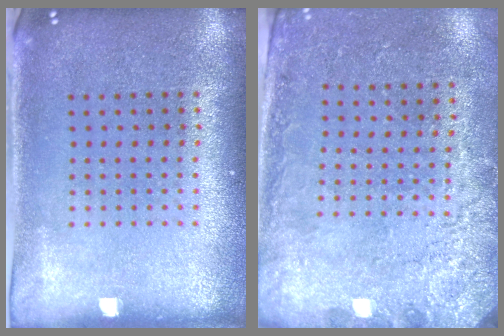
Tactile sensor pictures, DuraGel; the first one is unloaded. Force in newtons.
{"total": 2.7, "press": 2.2, "slide": 1.5}